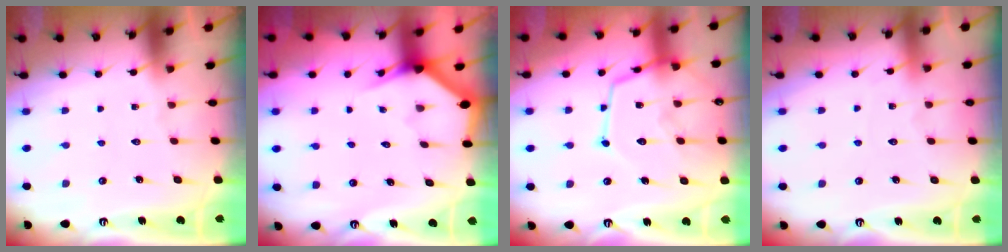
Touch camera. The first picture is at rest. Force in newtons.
{"total": 2.8, "press": 2.8, "slide": 0.1}
{"total": 15.5, "press": 15.5, "slide": 1.3}
{"total": 2.9, "press": 2.9, "slide": 0.4}